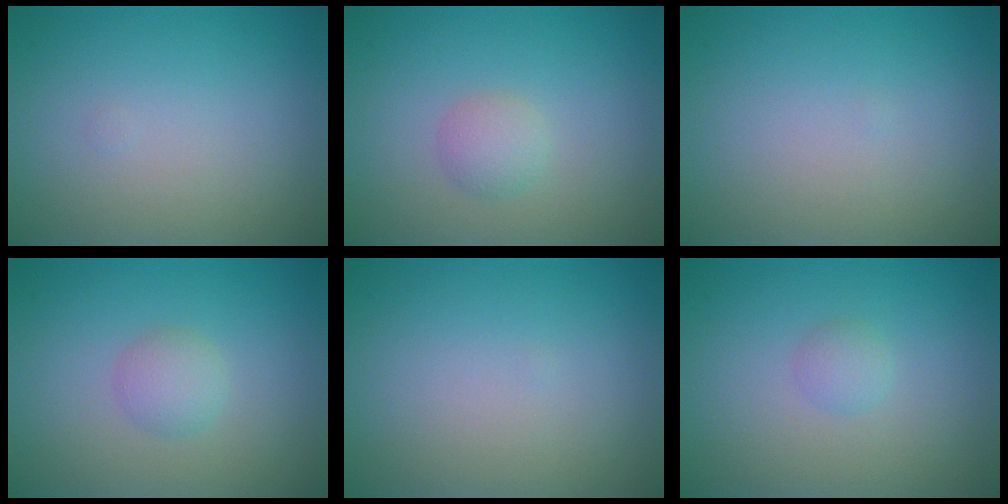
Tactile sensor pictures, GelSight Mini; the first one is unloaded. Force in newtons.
{"total": 1.7, "press": 1.7, "slide": 0.1}
{"total": 0.0}
{"total": 1.8, "press": 1.8, "slide": 0.1}
{"total": 0.0}
{"total": 1.1, "press": 1.1, "slide": 0.1}